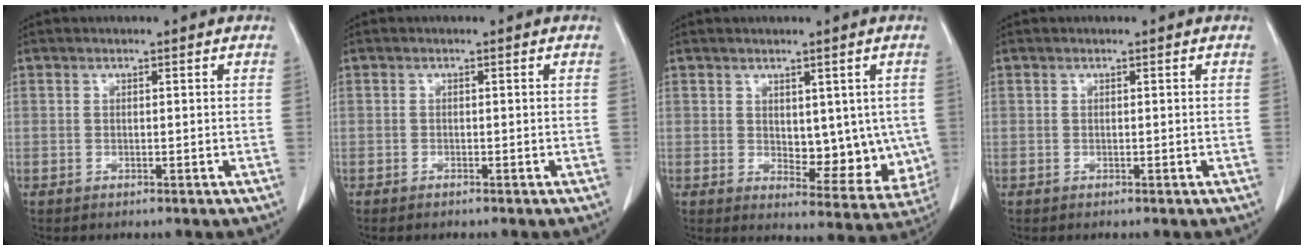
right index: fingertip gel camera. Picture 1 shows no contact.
{"total": 0.7, "force": [-0.6, 0.1, 0.3], "torque": [-0.010, -0.002, -0.008]}
{"total": 9.2, "force": [0.3, 4.9, 7.8], "torque": [-0.082, -0.011, 0.018]}
{"total": 0.0}